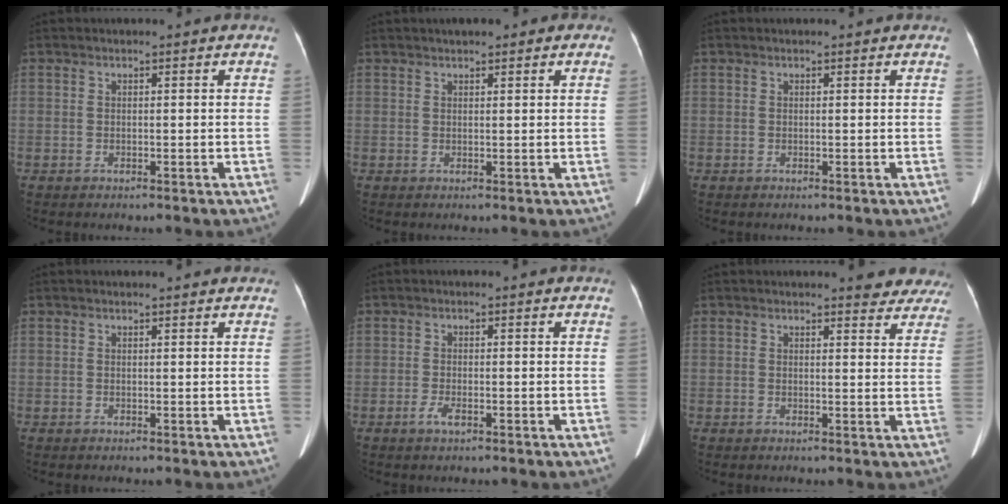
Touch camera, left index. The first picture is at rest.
{"total": 2.9, "force": [1.9, 1.0, 1.9], "torque": [-0.025, 0.015, 0.025]}
{"total": 0.6, "force": [0.5, 0.2, 0.1], "torque": [-0.006, 0.001, 0.005]}
{"total": 1.7, "force": [1.7, 0.1, 0.4], "torque": [-0.012, 0.006, 0.018]}
{"total": 1.8, "force": [-0.9, 0.5, 1.4], "torque": [-0.034, -0.003, -0.014]}
{"total": 6.9, "force": [6.5, 1.8, 1.7], "torque": [0.003, -0.017, 0.046]}